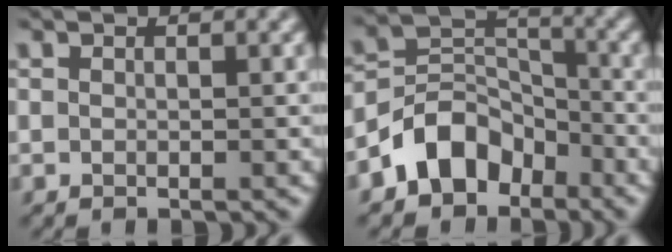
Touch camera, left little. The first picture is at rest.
{"total": 5.8, "force": [-3.7, 3.9, 2.1], "torque": [-0.024, 0.008, -0.079]}